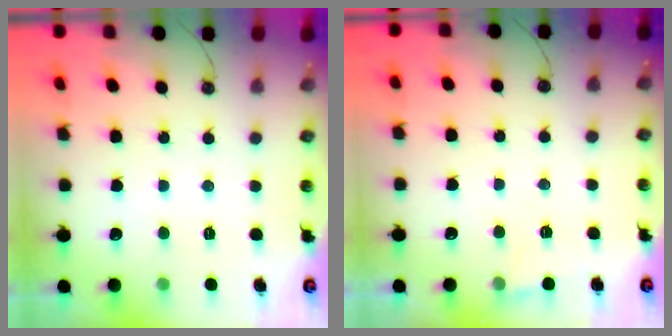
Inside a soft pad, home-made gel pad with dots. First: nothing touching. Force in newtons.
{"total": 3.1, "press": 2.9, "slide": 1.0}